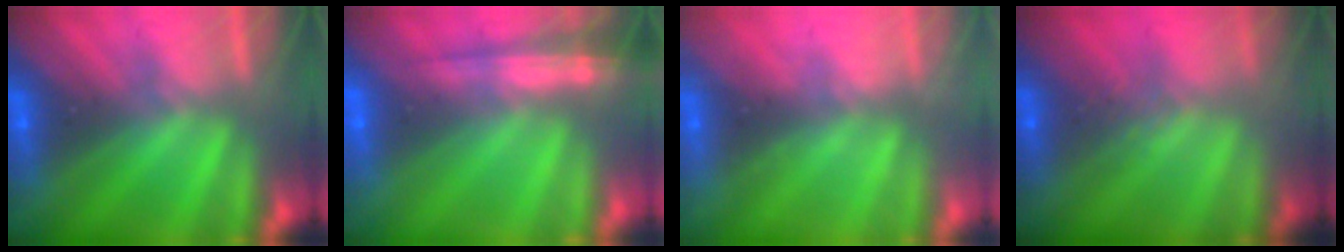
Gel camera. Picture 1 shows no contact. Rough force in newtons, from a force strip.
{"total": 6.9}
{"total": 2.1}
{"total": 2.6}